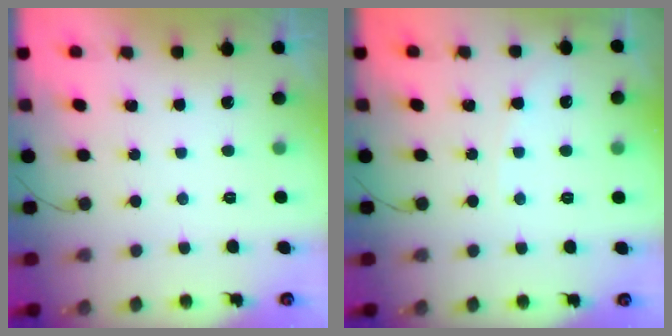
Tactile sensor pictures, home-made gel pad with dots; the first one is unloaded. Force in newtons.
{"total": 3.8, "press": 3.7, "slide": 0.5}